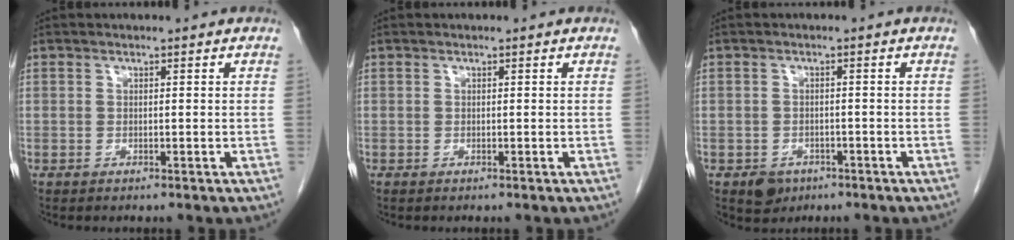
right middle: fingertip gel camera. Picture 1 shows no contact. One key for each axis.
{"total": 0.0}
{"total": 3.2, "fx": -1.9, "fy": 2.4, "fz": 0.9, "tx": -0.010, "ty": 0.005, "tz": -0.022}